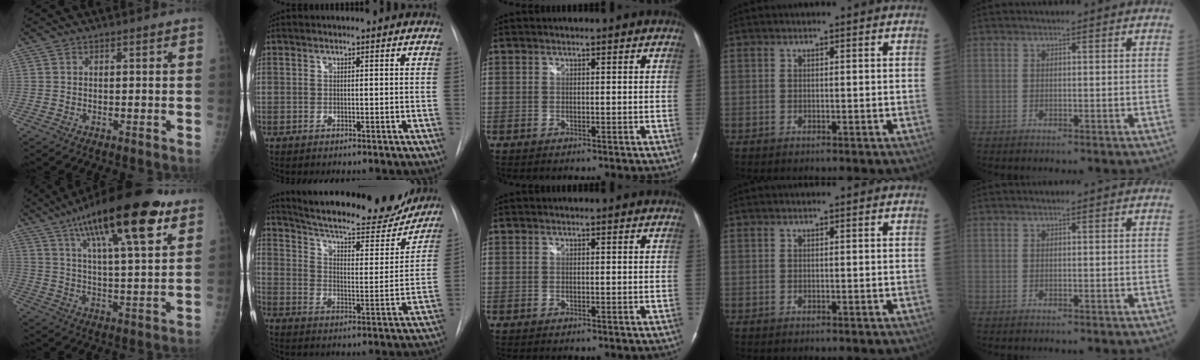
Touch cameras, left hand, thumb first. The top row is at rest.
{"thumb": {"total": 23.0, "force": [12.4, 6.0, 18.4], "torque": [-0.286, -0.023, 0.196]}, "index": {"total": 23.4, "force": [20.9, 5.0, 9.2], "torque": [-0.149, -0.023, 0.285]}}